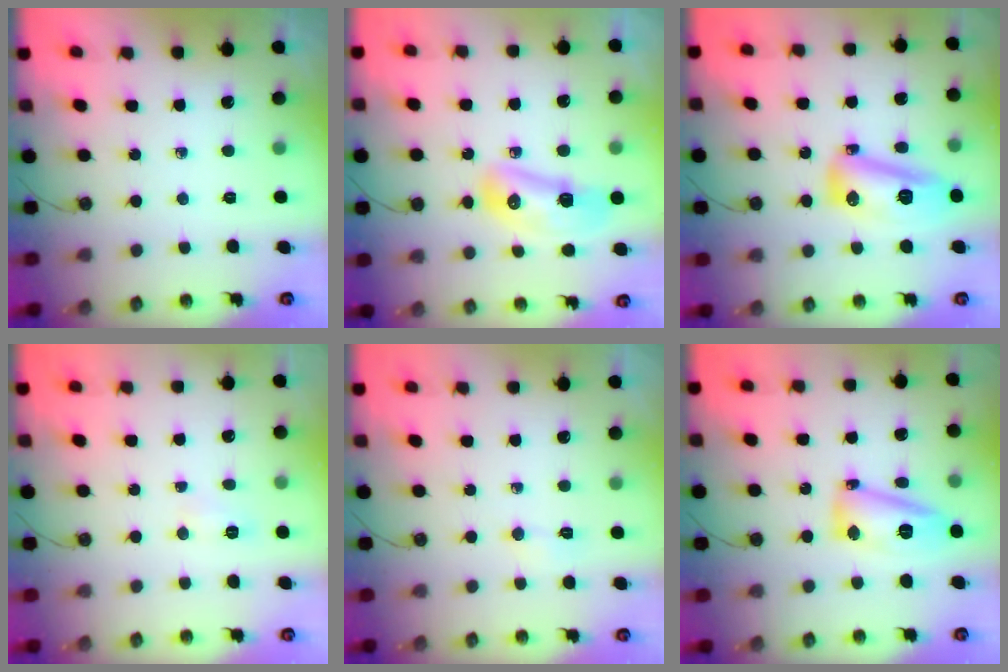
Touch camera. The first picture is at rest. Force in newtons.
{"total": 10.5, "press": 10.5, "slide": 1.1}
{"total": 13.1, "press": 13.0, "slide": 1.1}
{"total": 5.5, "press": 5.5, "slide": 0.6}
{"total": 2.9, "press": 2.9, "slide": 0.5}
{"total": 14.0, "press": 14.0, "slide": 1.2}